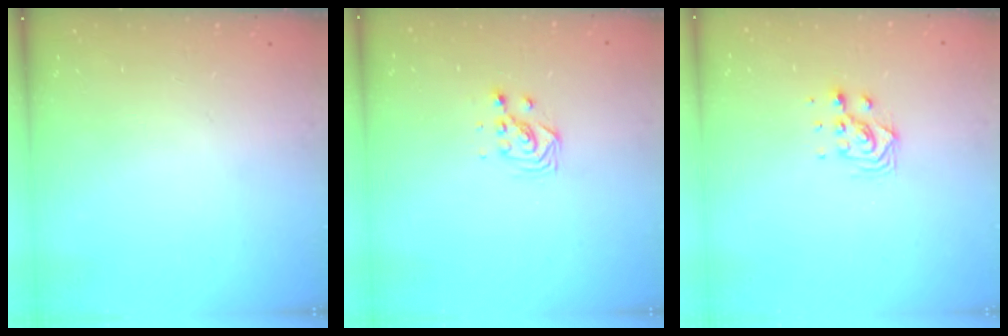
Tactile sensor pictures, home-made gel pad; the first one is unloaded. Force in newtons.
{"total": 3.3, "press": 3.3, "slide": 0.2}
{"total": 6.9, "press": 6.9, "slide": 0.4}